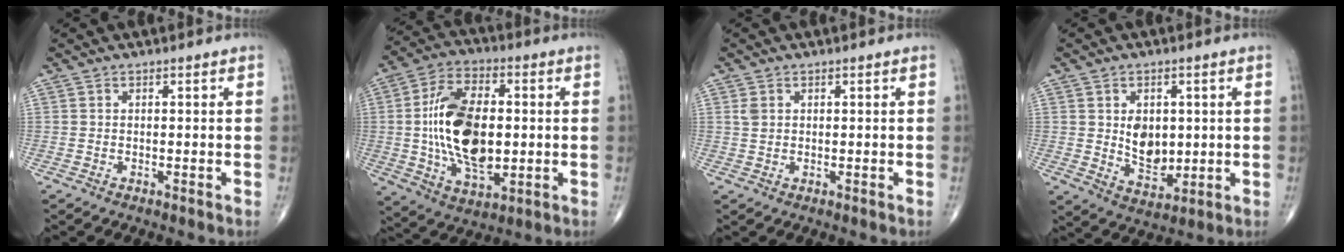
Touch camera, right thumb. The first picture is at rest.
{"total": 18.7, "force": [0.1, 10.2, 15.7], "torque": [-0.275, 0.001, 0.007]}
{"total": 1.6, "force": [0.6, 1.2, 0.9], "torque": [-0.016, 0.001, 0.016]}
{"total": 8.1, "force": [0.9, 5.6, 5.8], "torque": [-0.061, -0.016, 0.031]}